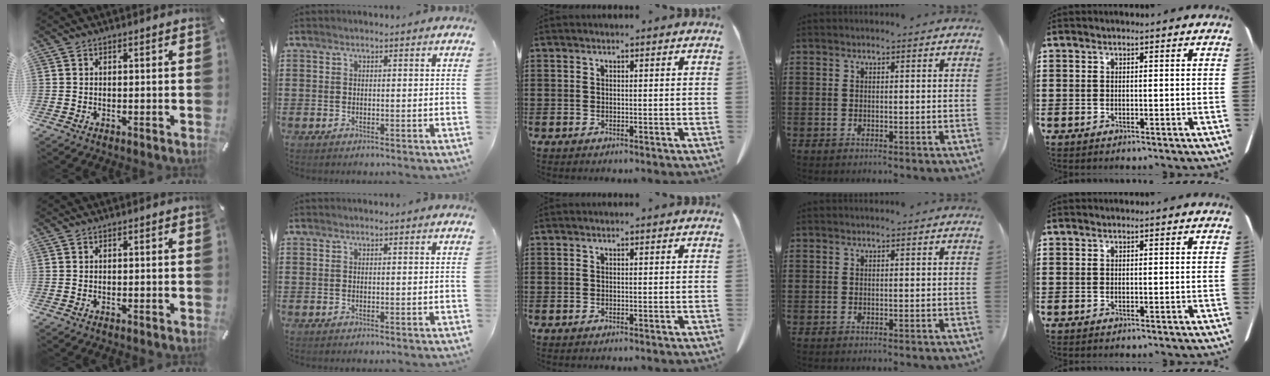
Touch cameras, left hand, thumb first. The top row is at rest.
{}